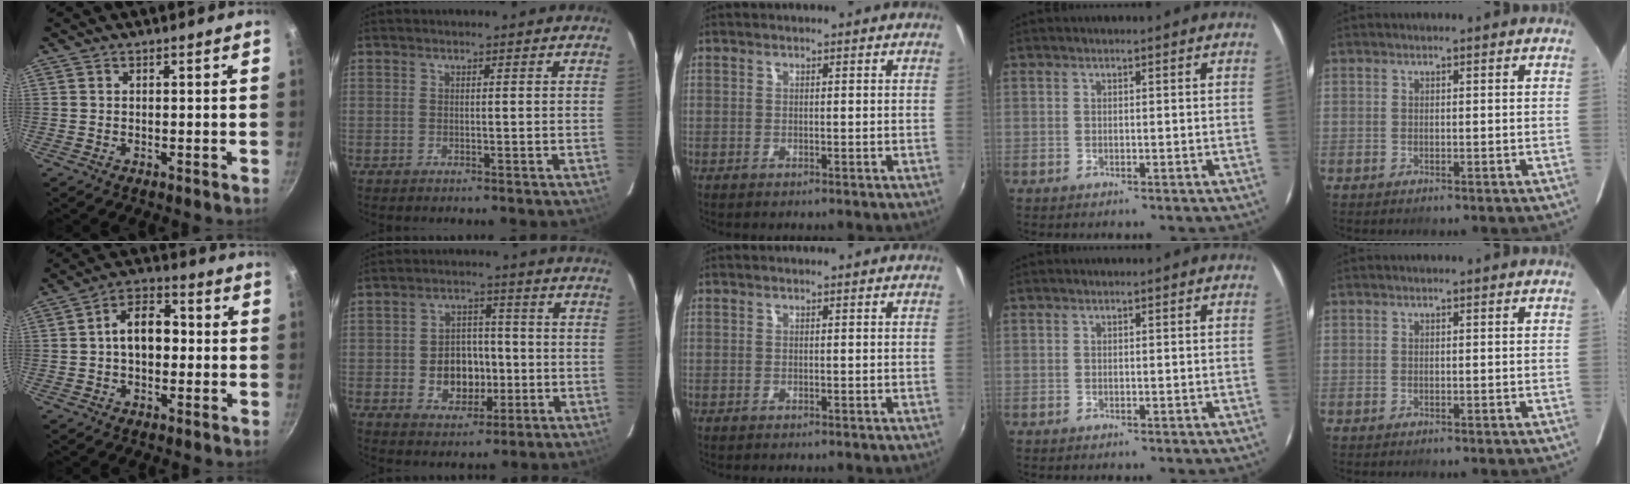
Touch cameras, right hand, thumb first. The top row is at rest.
{"thumb": {"total": 8.6, "force": [0.0, 5.8, 6.4], "torque": [-0.067, 0.028, -0.011]}, "index": {"total": 9.0, "force": [-1.7, 7.1, 5.3], "torque": [-0.113, 0.015, -0.012]}}